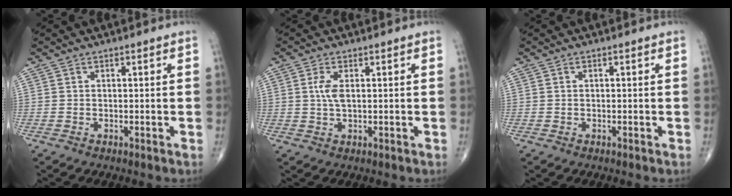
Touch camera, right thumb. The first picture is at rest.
{"total": 3.1, "force": [0.6, 1.2, 2.8], "torque": [-0.065, 0.001, 0.013]}
{"total": 0.5, "force": [0.1, 0.2, 0.5], "torque": [-0.012, 0.001, 0.002]}